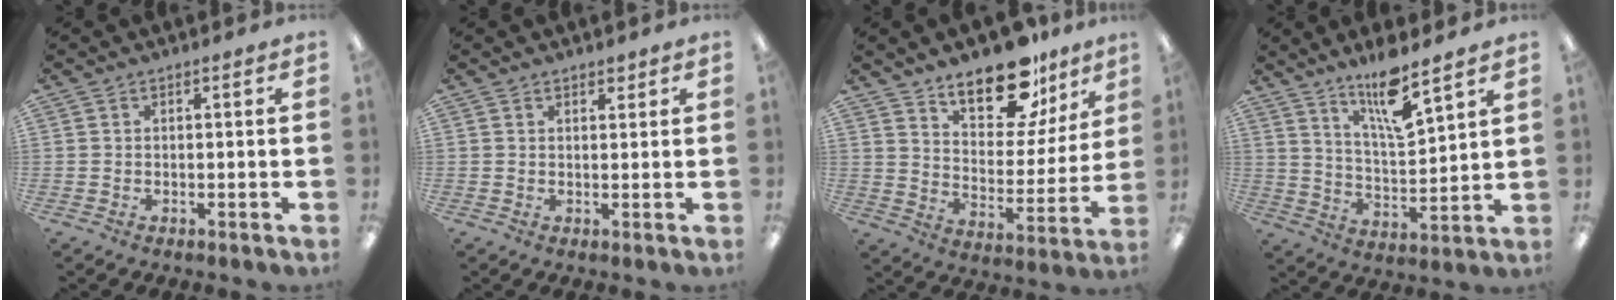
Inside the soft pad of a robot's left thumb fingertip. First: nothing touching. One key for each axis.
{"total": 1.8, "fx": 1.3, "fy": 0.9, "fz": 0.8, "tx": -0.009, "ty": -0.002, "tz": 0.022}
{"total": 17.2, "fx": 13.3, "fy": 7.2, "fz": 8.3, "tx": -0.119, "ty": -0.088, "tz": 0.229}
{"total": 12.0, "fx": 9.3, "fy": 2.3, "fz": 7.3, "tx": -0.133, "ty": -0.052, "tz": 0.159}